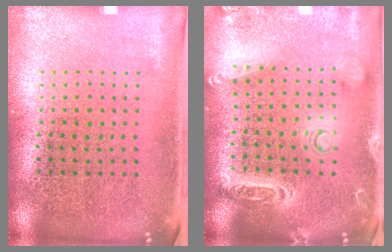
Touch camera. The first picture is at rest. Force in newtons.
{"total": 2.1, "press": 1.9, "slide": 0.9}